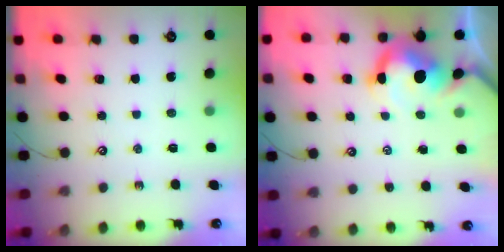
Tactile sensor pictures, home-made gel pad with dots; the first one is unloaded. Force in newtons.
{"total": 8.1, "press": 8.0, "slide": 1.4}